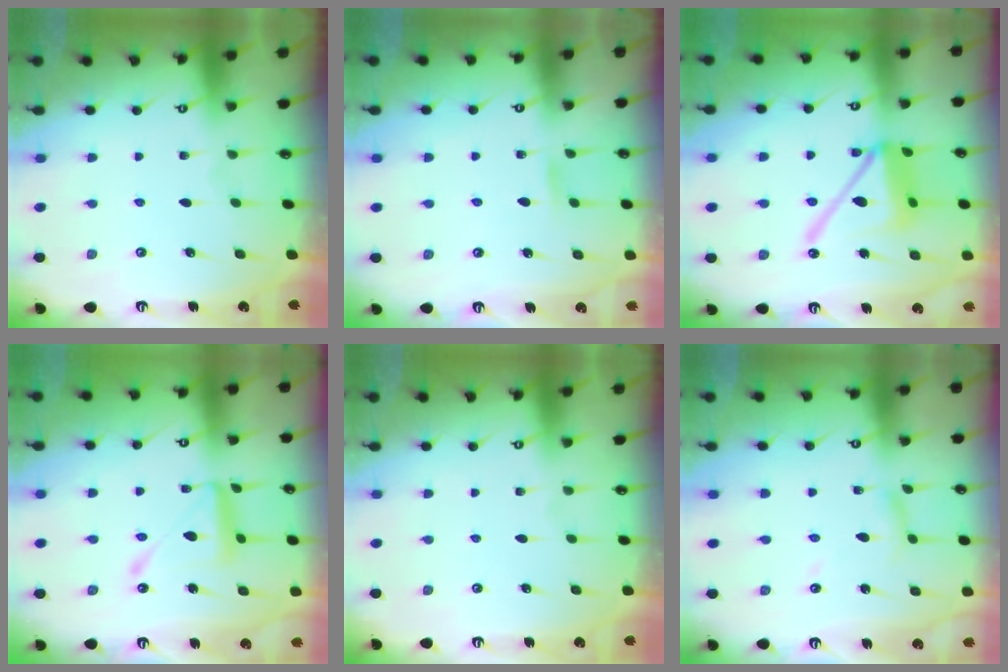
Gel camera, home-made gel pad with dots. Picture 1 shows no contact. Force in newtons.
{"total": 5.0, "press": 4.9, "slide": 0.6}
{"total": 15.1, "press": 15.0, "slide": 1.8}
{"total": 14.2, "press": 14.2, "slide": 1.2}
{"total": 0.0}
{"total": 4.1, "press": 4.1, "slide": 0.4}